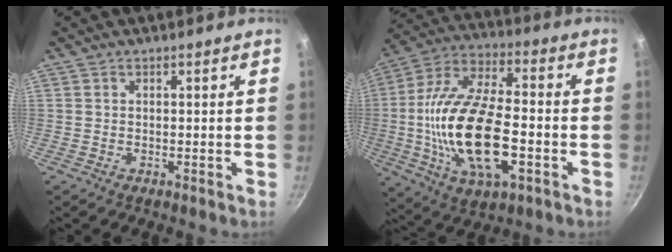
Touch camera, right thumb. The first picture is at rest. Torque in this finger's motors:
{"motor_torque": [0.83, 0.64, 2.50, -0.28, 0.82]}